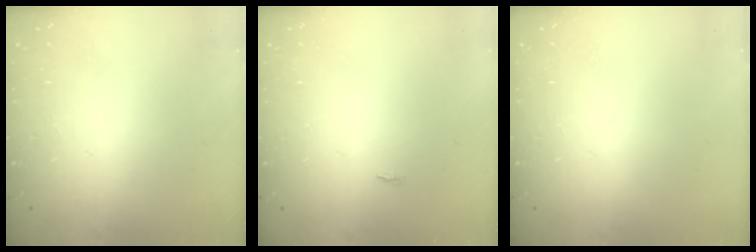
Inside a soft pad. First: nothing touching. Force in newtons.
{"total": 4.2, "press": 1.6, "slide": 3.9}
{"total": 0.0}